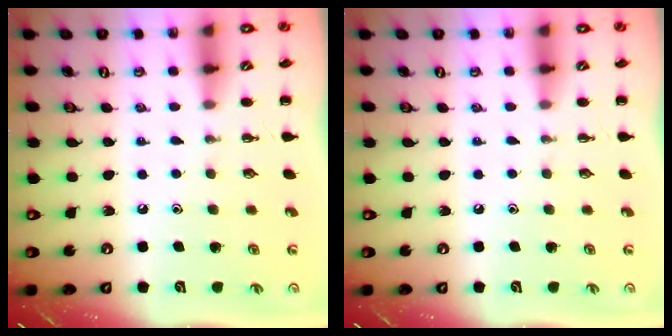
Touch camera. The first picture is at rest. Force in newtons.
{"total": 0.0}